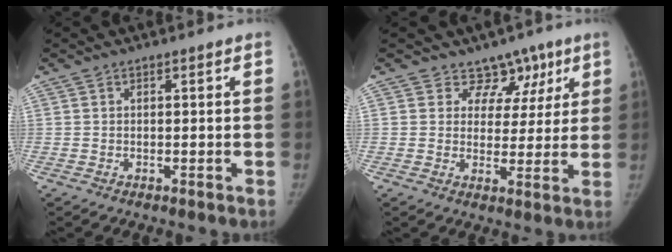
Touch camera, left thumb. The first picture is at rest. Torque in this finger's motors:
{"motor_torque": [0.17, 0.27, -0.12, -0.23, -0.03]}